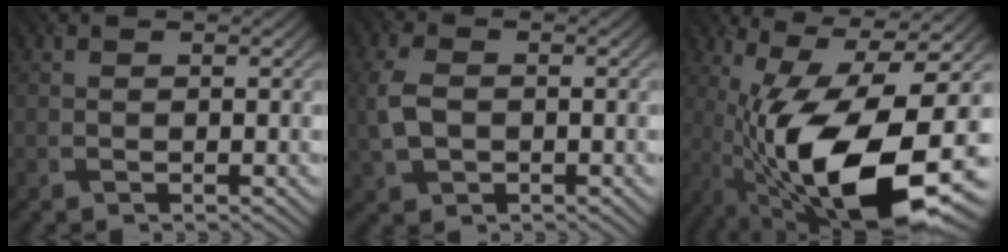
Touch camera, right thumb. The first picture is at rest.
{"total": 4.7, "force": [-0.3, 3.2, 3.4], "torque": [-0.097, 0.000, -0.007]}
{"total": 18.6, "force": [-5.2, 6.8, 16.5], "torque": [-0.292, -0.026, -0.079]}